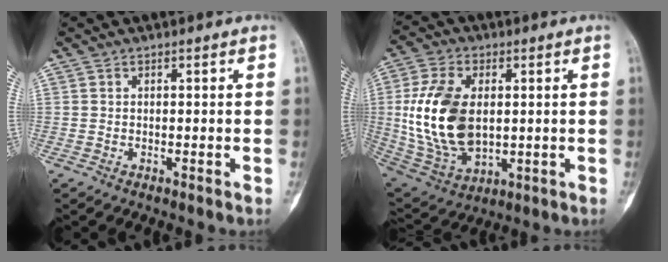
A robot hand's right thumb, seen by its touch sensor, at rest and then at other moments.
{"total": 18.1, "force": [1.2, 11.2, 14.3], "torque": [-0.278, -0.011, 0.039]}